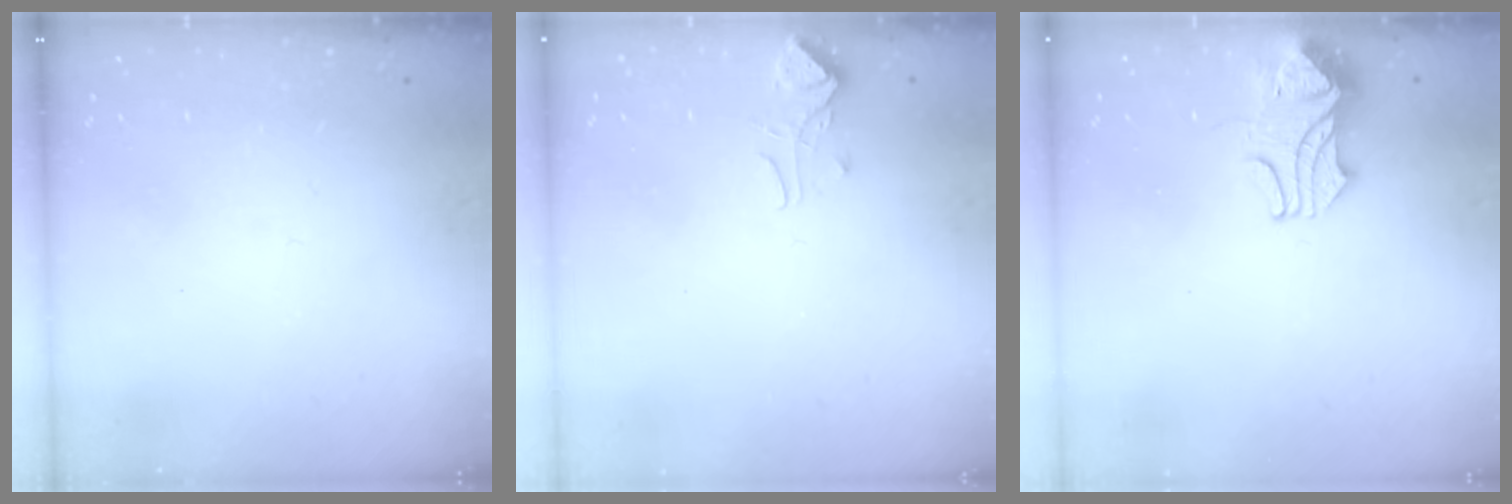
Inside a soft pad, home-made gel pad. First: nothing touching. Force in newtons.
{"total": 0.9, "press": 0.5, "slide": 0.8}
{"total": 2.2, "press": 2.1, "slide": 0.9}